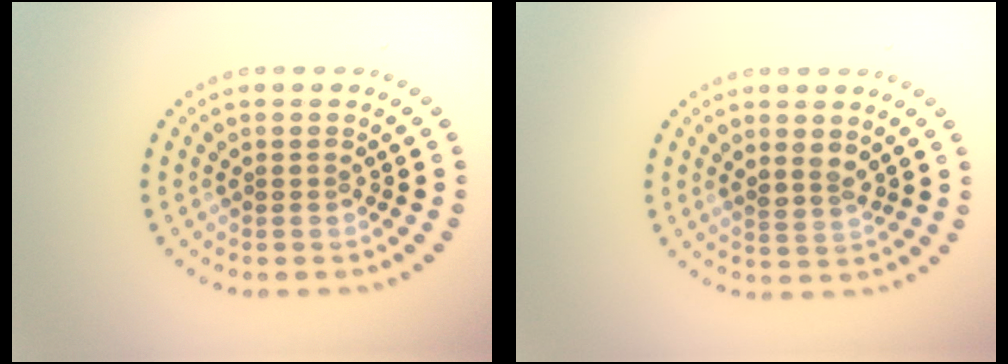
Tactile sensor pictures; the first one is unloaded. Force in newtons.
{"total": 1.5, "press": 1.2, "slide": 0.8}